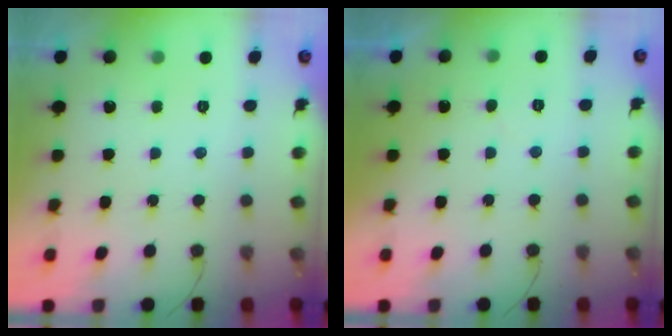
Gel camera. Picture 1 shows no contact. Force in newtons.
{"total": 2.3, "press": 2.3, "slide": 0.2}